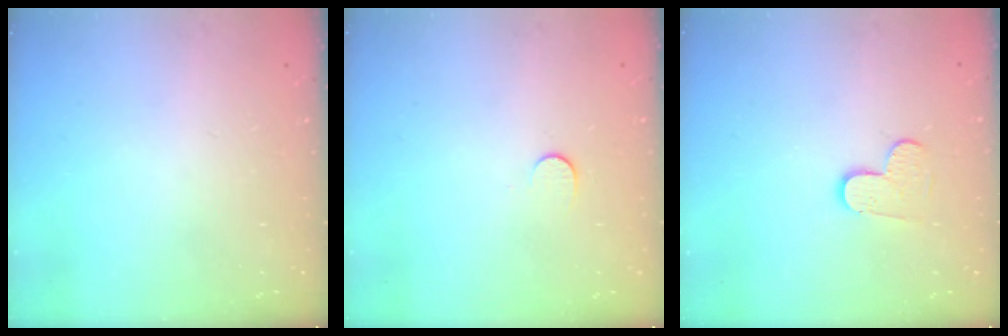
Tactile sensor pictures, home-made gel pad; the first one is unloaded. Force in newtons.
{"total": 5.2, "press": 5.2, "slide": 0.5}
{"total": 4.2, "press": 4.2, "slide": 0.4}